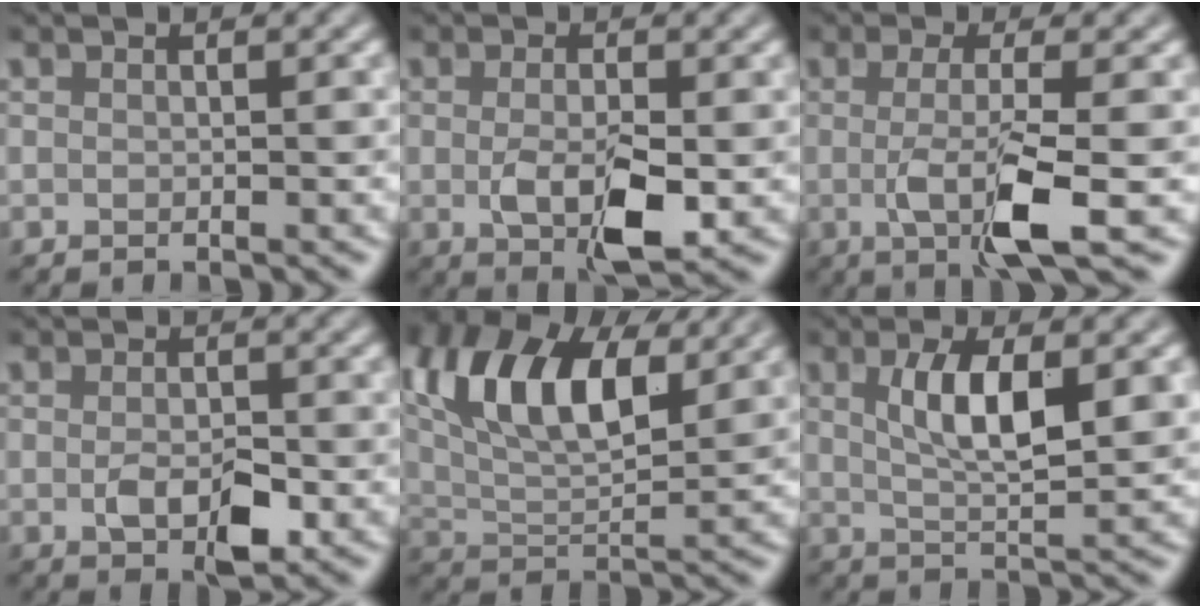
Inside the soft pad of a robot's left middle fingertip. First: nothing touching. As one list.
[{"total": 5.0, "force": [-0.9, 2.2, 4.4], "torque": [-0.088, -0.012, -0.015]}, {"total": 5.5, "force": [-1.2, 1.1, 5.3], "torque": [-0.103, -0.014, -0.023]}, {"total": 3.3, "force": [-0.9, 1.7, 2.7], "torque": [-0.049, -0.006, -0.013]}, {"total": 10.9, "force": [4.6, 5.4, 8.3], "torque": [-0.155, 0.017, 0.077]}, {"total": 4.9, "force": [1.1, 1.5, 4.6], "torque": [-0.092, 0.000, 0.020]}]